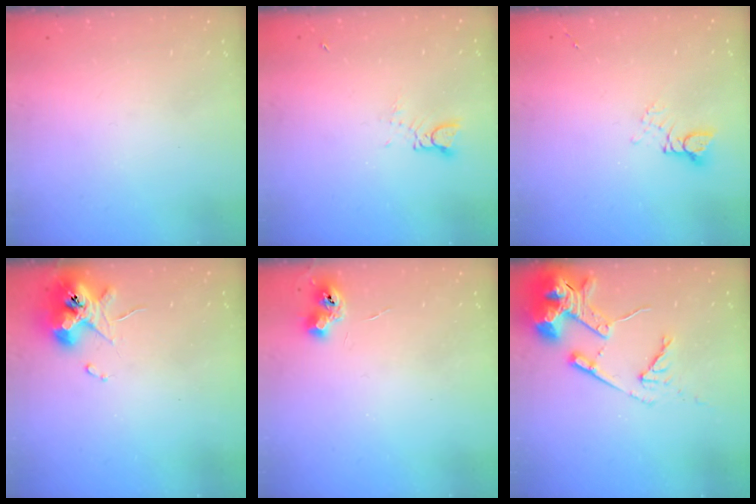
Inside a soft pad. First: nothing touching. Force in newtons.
{"total": 2.7, "press": 2.7, "slide": 0.3}
{"total": 2.7, "press": 2.7, "slide": 0.2}
{"total": 10.2, "press": 10.1, "slide": 1.5}
{"total": 6.9, "press": 6.9, "slide": 0.7}
{"total": 14.8, "press": 14.7, "slide": 1.8}